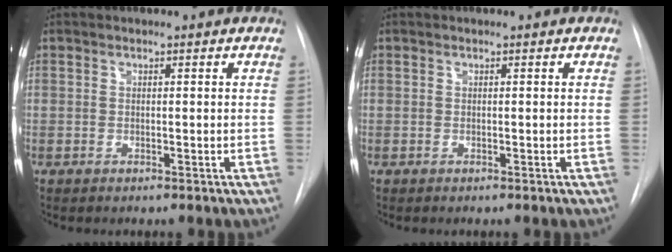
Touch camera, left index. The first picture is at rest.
{"total": 0.0}